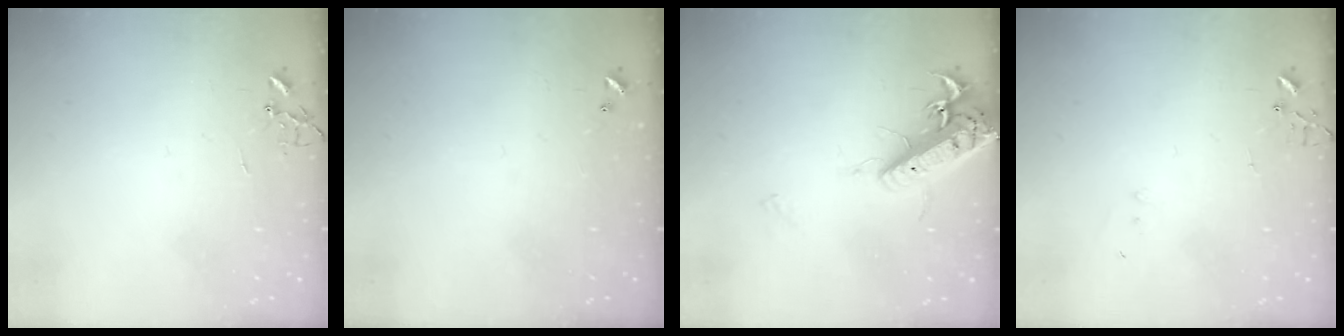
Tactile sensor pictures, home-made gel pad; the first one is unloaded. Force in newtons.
{"total": 0.0}
{"total": 17.1, "press": 16.8, "slide": 3.3}
{"total": 4.9, "press": 4.9, "slide": 0.3}